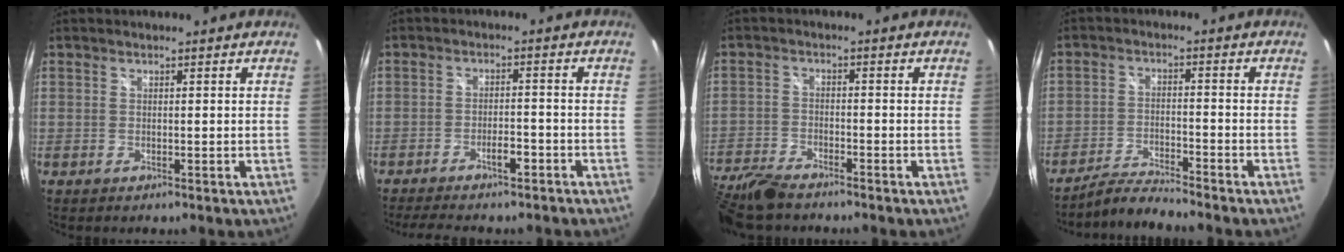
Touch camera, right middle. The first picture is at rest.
{"total": 8.2, "force": [-6.8, 2.3, 4.1], "torque": [-0.086, -0.001, -0.098]}
{"total": 11.9, "force": [-10.0, 3.5, 5.3], "torque": [-0.141, -0.022, -0.194]}
{"total": 5.4, "force": [-5.3, -0.7, 0.8], "torque": [-0.038, 0.007, -0.104]}